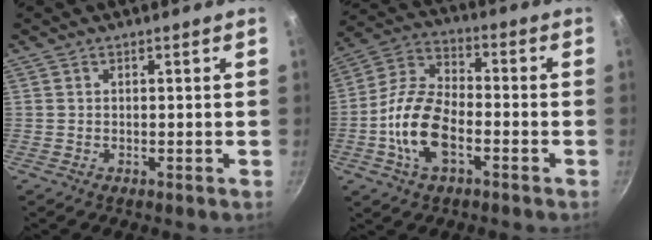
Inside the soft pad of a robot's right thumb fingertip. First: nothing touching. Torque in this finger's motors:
{"motor_torque": [-0.05, 0.42, 0.07, -0.10, 0.09]}